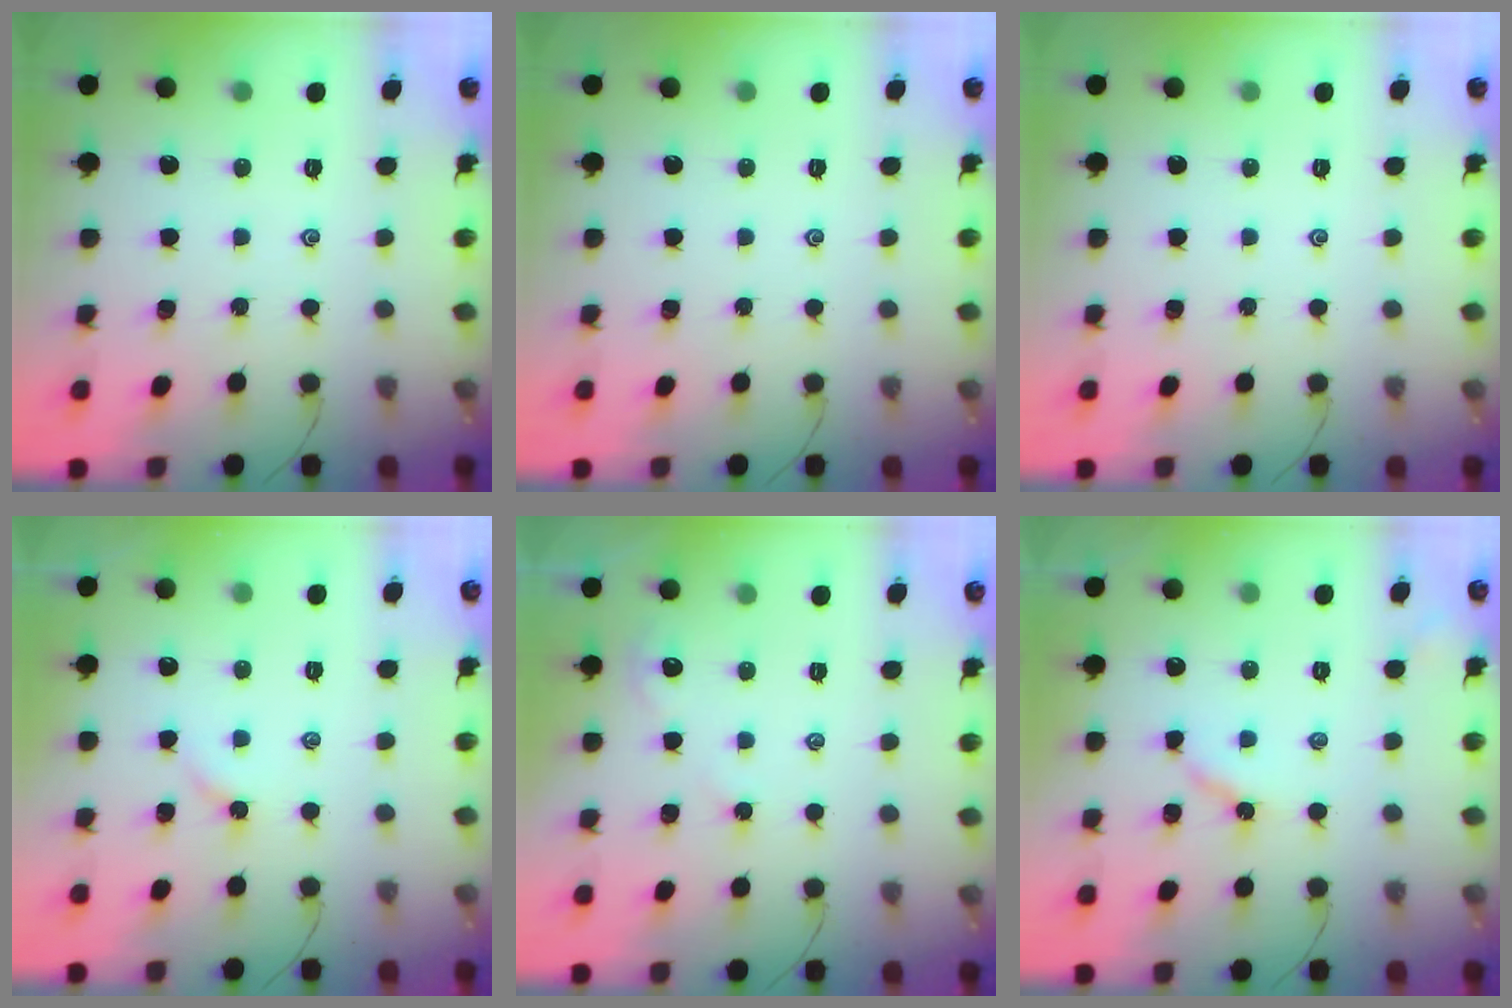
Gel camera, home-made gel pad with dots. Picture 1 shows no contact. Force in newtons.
{"total": 0.0}
{"total": 0.0}
{"total": 2.7, "press": 2.7, "slide": 0.4}
{"total": 1.4, "press": 1.3, "slide": 0.4}
{"total": 4.9, "press": 4.8, "slide": 0.4}